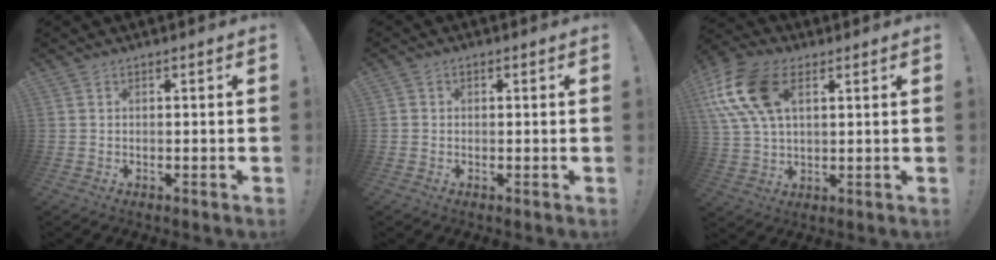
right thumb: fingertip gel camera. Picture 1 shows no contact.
{"total": 0.9, "force": [-0.3, 0.9, 0.3], "torque": [-0.005, 0.003, -0.006]}
{"total": 17.3, "force": [6.1, 10.3, 12.5], "torque": [-0.249, -0.006, 0.116]}